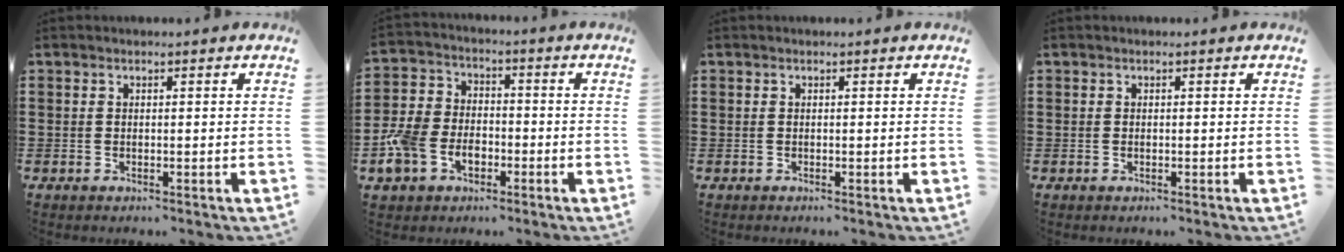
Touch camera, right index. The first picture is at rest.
{"total": 6.8, "force": [-2.9, 5.2, 3.3], "torque": [-0.105, 0.008, -0.062]}
{"total": 0.0}
{"total": 0.0}